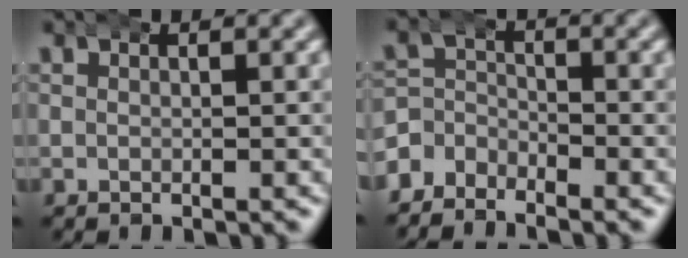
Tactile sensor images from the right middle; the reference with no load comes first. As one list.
[{"total": 5.8, "force": [-3.3, 4.6, 1.2], "torque": [-0.024, -0.011, -0.069]}]